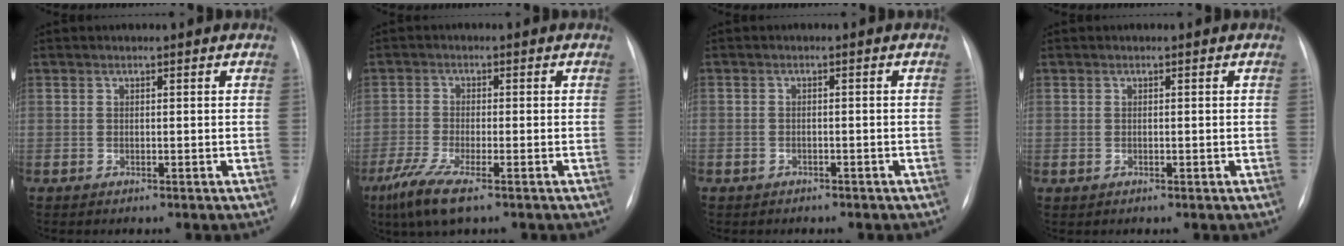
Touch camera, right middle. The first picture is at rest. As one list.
[{"total": 6.2, "force": [-3.9, 0.9, 4.8], "torque": [-0.109, -0.019, -0.074]}, {"total": 2.5, "force": [-2.0, 1.3, 0.6], "torque": [-0.015, 0.004, -0.018]}, {"total": 0.0}]